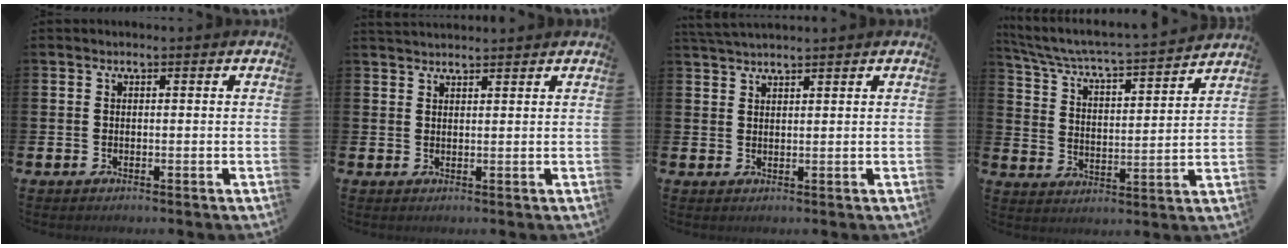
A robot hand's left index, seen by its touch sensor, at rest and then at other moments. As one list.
[{"total": 2.0, "force": [2.0, 0.2, 0.1], "torque": [0.003, -0.010, 0.034]}, {"total": 2.4, "force": [2.3, 0.0, 0.4], "torque": [-0.011, -0.007, 0.044]}, {"total": 5.1, "force": [4.9, 0.3, 1.6], "torque": [-0.060, -0.045, 0.075]}]